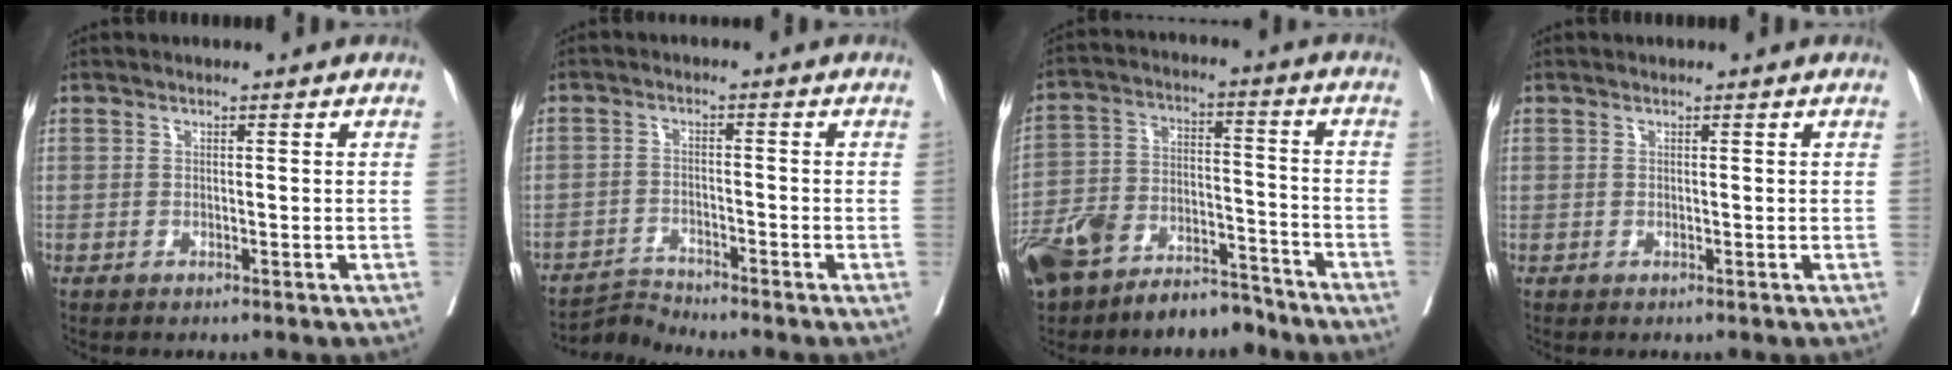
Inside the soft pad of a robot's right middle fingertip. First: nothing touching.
{"total": 3.6, "force": [-3.3, -0.9, -1.3], "torque": [0.025, -0.010, -0.058]}
{"total": 14.5, "force": [-11.5, 6.0, 6.5], "torque": [-0.124, 0.016, -0.204]}
{"total": 0.0}